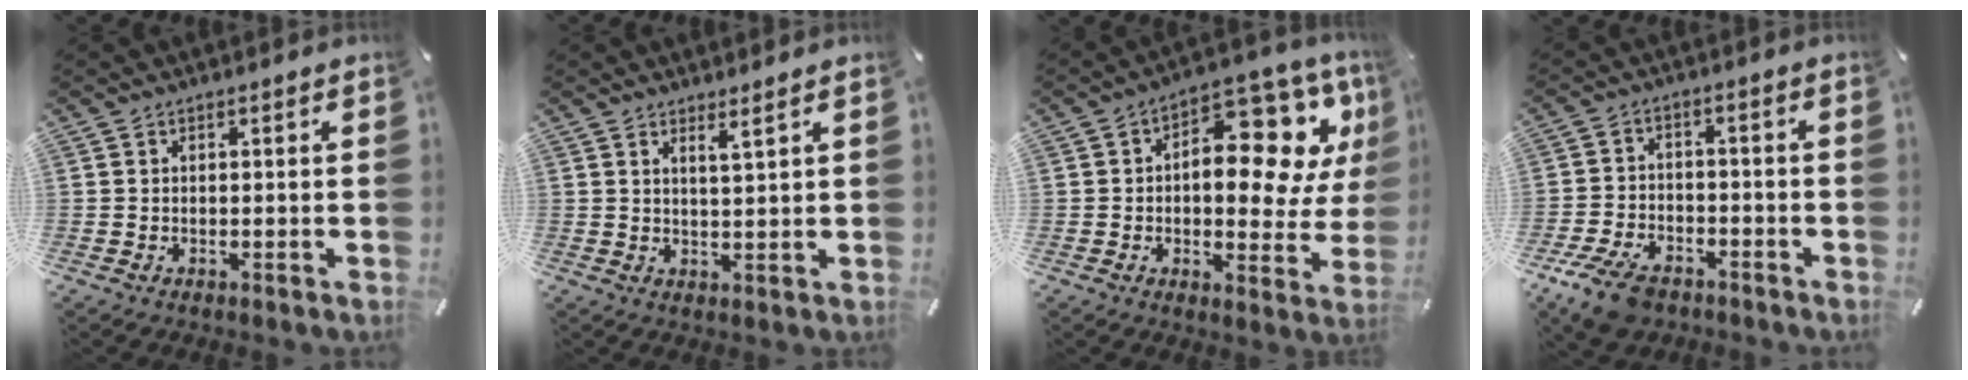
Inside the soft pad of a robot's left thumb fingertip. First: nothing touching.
{"total": 2.7, "force": [2.3, -0.7, 1.1], "torque": [-0.023, -0.014, 0.041]}
{"total": 16.6, "force": [5.9, 9.2, 12.4], "torque": [-0.152, -0.058, 0.097]}
{"total": 8.9, "force": [-5.9, 5.0, 4.4], "torque": [-0.088, 0.028, -0.106]}